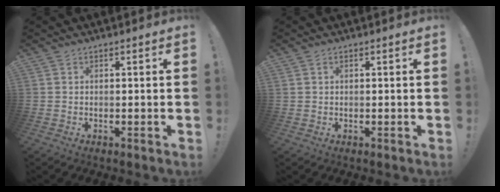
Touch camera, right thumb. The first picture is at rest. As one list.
[{"total": 0.6, "force": [0.3, 0.4, 0.3], "torque": [-0.015, 0.005, 0.008]}]